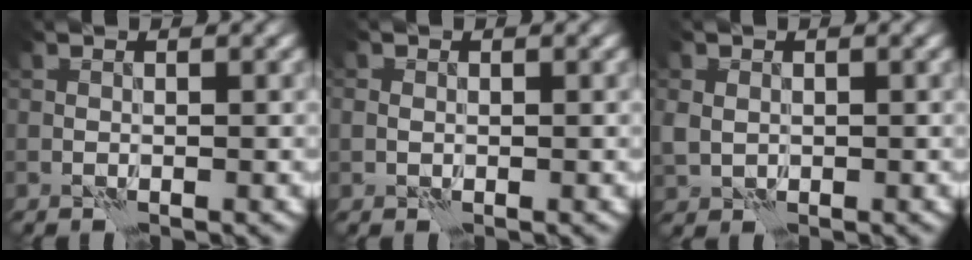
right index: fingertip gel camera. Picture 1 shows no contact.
{"total": 1.0, "force": [0.0, 0.9, 0.5], "torque": [-0.004, -0.001, -0.002]}
{"total": 2.0, "force": [0.1, 1.8, 1.0], "torque": [-0.027, -0.003, 0.000]}